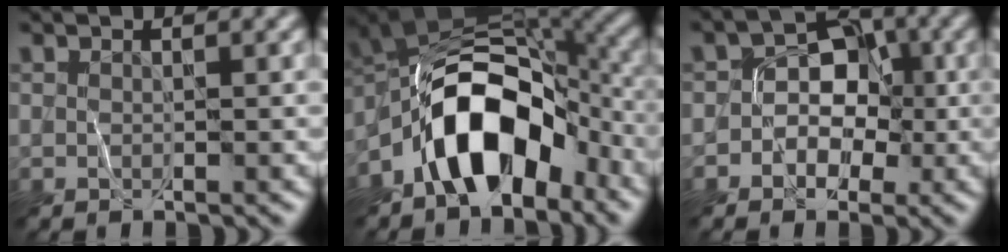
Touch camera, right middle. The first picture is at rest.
{"total": 10.5, "force": [-4.8, 5.9, 7.1], "torque": [-0.106, 0.015, -0.090]}
{"total": 4.2, "force": [-0.9, 3.5, 2.2], "torque": [0.009, 0.008, -0.028]}